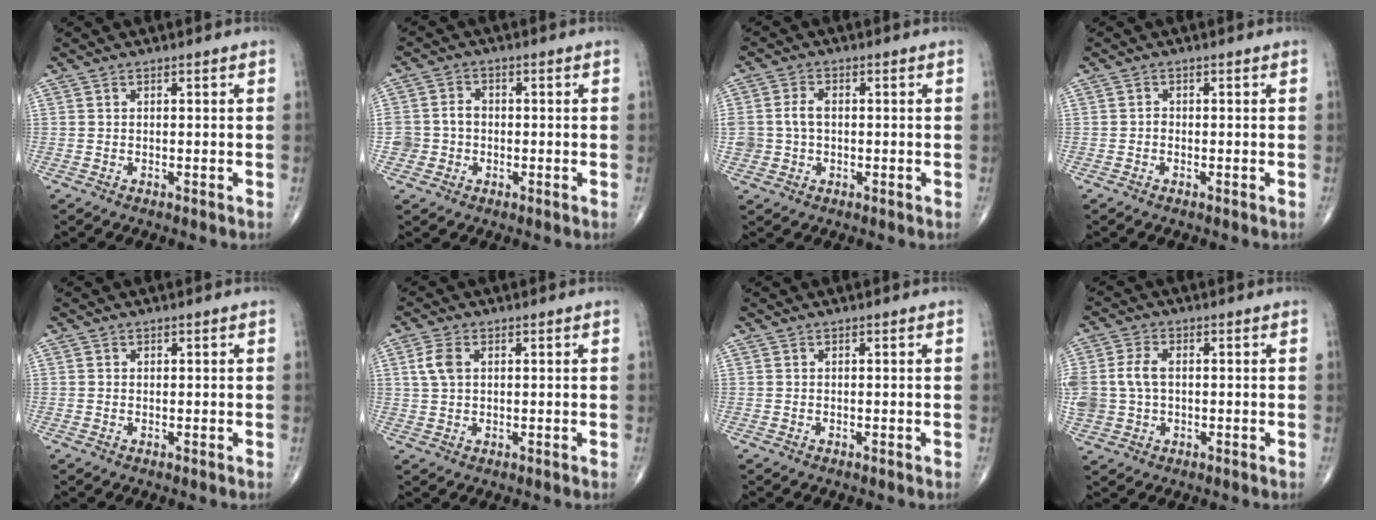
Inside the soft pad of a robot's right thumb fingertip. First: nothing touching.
{"total": 5.0, "force": [-0.9, 4.6, 1.8], "torque": [-0.018, 0.019, -0.016]}
{"total": 4.9, "force": [0.0, 3.7, 3.3], "torque": [-0.066, 0.013, 0.001]}
{"total": 0.8, "force": [-0.3, 0.7, 0.4], "torque": [0.000, 0.004, -0.010]}
{"total": 0.0}
{"total": 2.5, "force": [0.9, 1.0, 2.1], "torque": [-0.058, 0.008, 0.025]}
{"total": 0.0}
{"total": 7.8, "force": [0.3, 5.5, 5.5], "torque": [-0.126, 0.013, 0.009]}